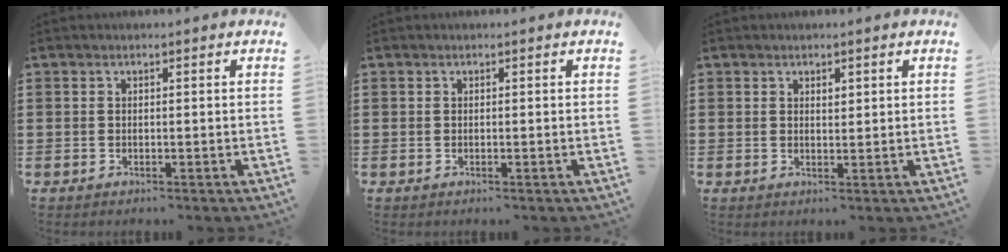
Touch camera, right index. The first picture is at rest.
{"total": 0.0}
{"total": 1.0, "force": [0.7, 0.5, 0.4], "torque": [-0.010, 0.002, 0.013]}